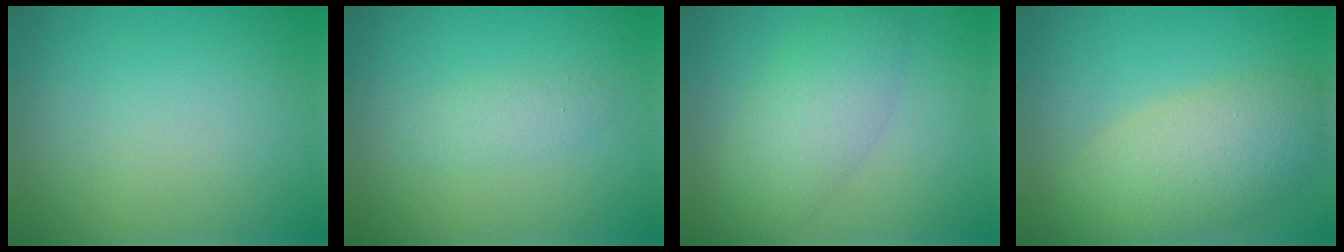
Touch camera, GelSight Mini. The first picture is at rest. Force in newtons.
{"total": 1.4, "press": 1.4, "slide": 0.0}
{"total": 4.7, "press": 4.7, "slide": 0.1}
{"total": 6.9, "press": 6.9, "slide": 0.4}